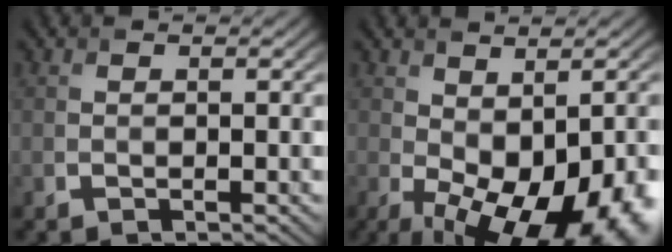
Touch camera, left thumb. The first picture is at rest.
{"total": 13.3, "force": [-4.0, 6.9, 10.6], "torque": [-0.165, -0.036, -0.035]}